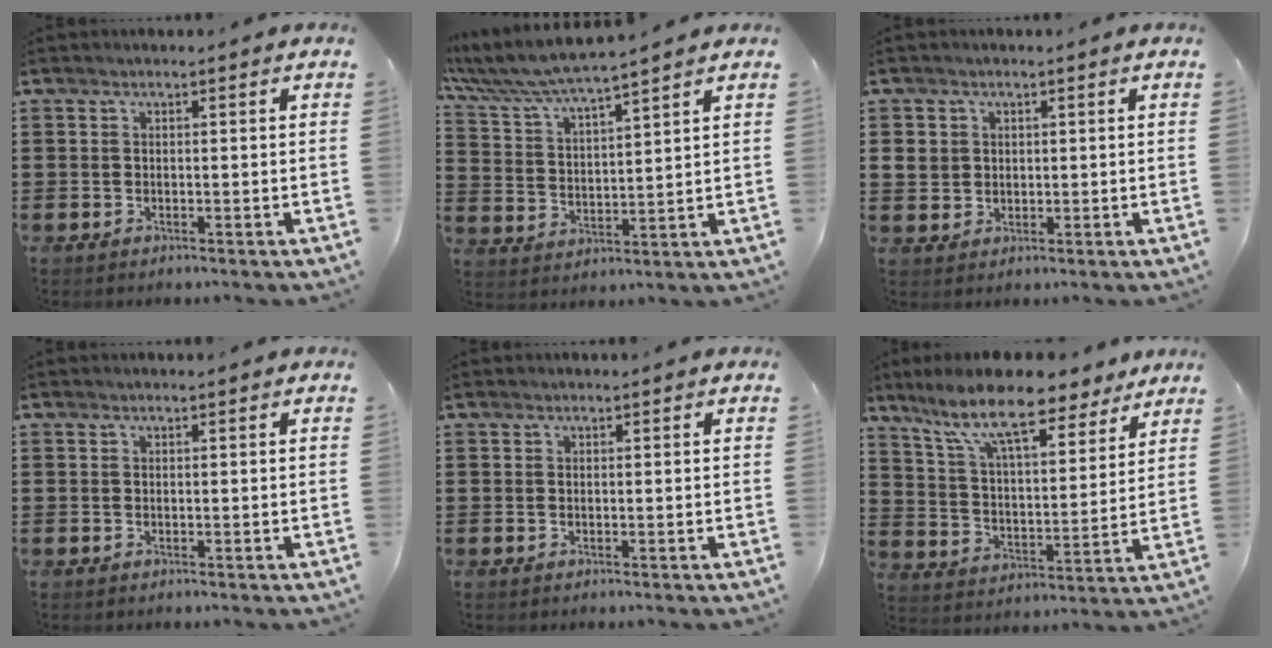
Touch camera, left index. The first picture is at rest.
{"total": 5.6, "force": [5.1, 0.0, 2.2], "torque": [-0.067, -0.032, 0.085]}
{"total": 2.8, "force": [0.8, 2.6, 0.7], "torque": [-0.026, 0.009, 0.012]}
{"total": 0.0}
{"total": 0.0}
{"total": 12.5, "force": [9.8, 2.8, 7.3], "torque": [-0.167, -0.038, 0.171]}